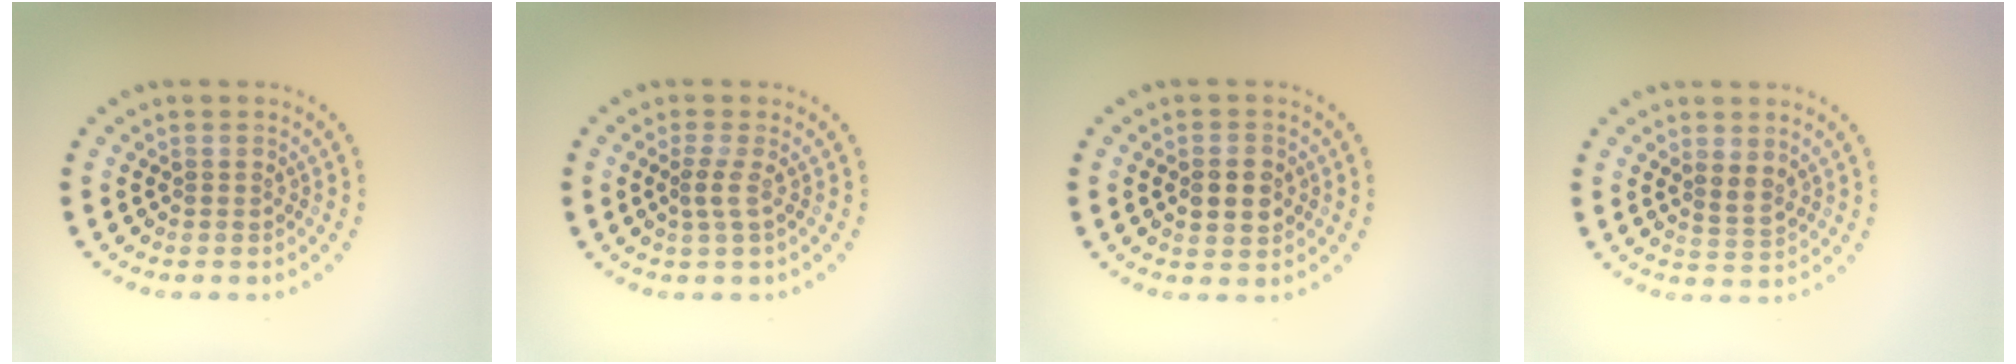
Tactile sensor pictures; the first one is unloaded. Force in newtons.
{"total": 1.4, "press": 0.9, "slide": 1.1}
{"total": 2.3, "press": 2.3, "slide": 0.1}
{"total": 1.7, "press": 1.5, "slide": 0.9}